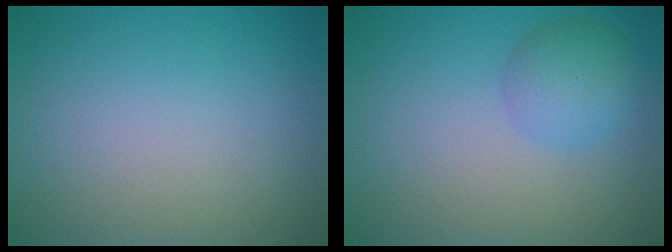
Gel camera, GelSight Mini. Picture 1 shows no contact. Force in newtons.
{"total": 3.0, "press": 3.0, "slide": 0.1}